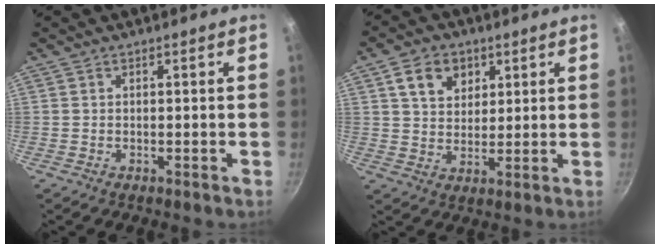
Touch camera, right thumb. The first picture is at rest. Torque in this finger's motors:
{"motor_torque": [-0.82, 0.83, 0.50, -0.09, 0.03]}